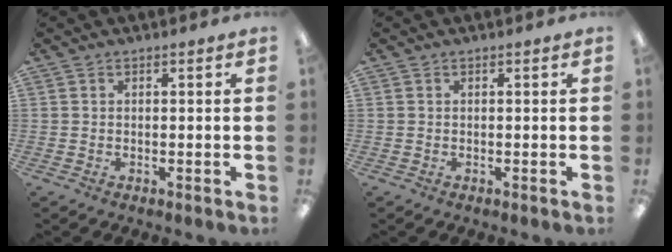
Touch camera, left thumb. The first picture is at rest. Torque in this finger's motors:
{"motor_torque": [0.00, 0.00, 0.03, -0.03, 0.00]}